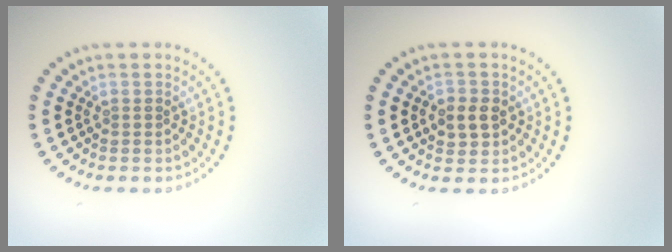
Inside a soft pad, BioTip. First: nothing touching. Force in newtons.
{"total": 2.6, "press": 2.5, "slide": 0.5}